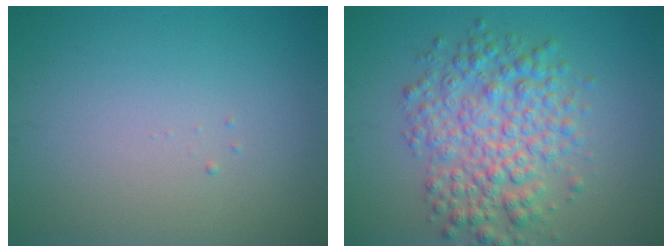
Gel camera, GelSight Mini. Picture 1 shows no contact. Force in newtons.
{"total": 5.9, "press": 5.9, "slide": 0.0}